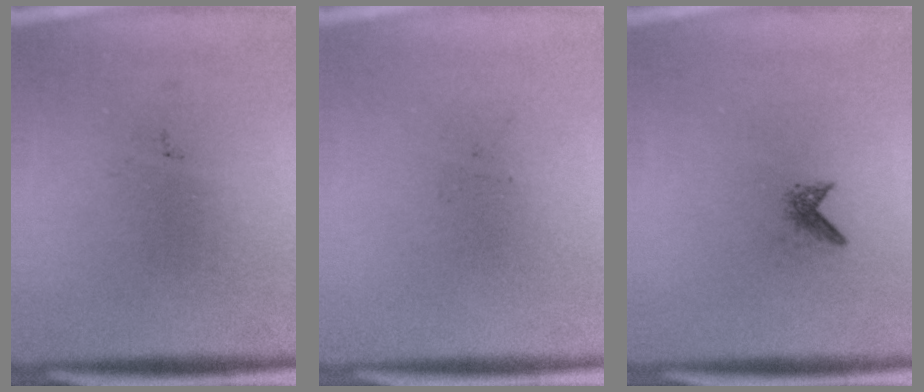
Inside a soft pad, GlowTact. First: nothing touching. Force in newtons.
{"total": 0.0}
{"total": 1.1}